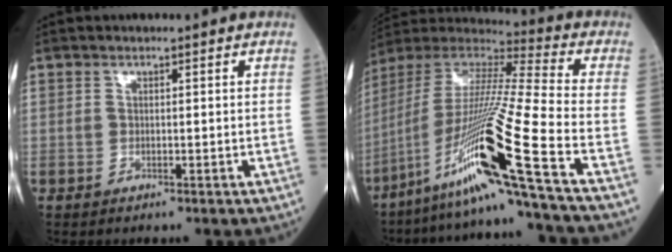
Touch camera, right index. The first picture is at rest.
{"total": 23.2, "force": [-11.4, -2.0, 20.1], "torque": [-0.406, -0.036, -0.215]}